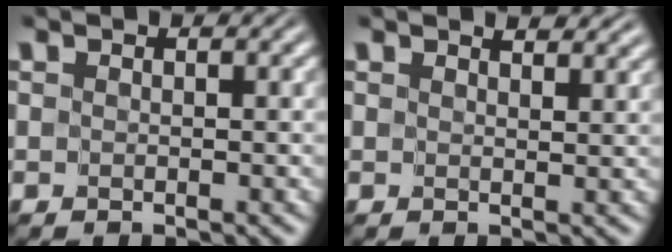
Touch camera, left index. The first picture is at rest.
{"total": 2.7, "force": [2.4, 0.6, 1.1], "torque": [-0.007, 0.006, 0.020]}